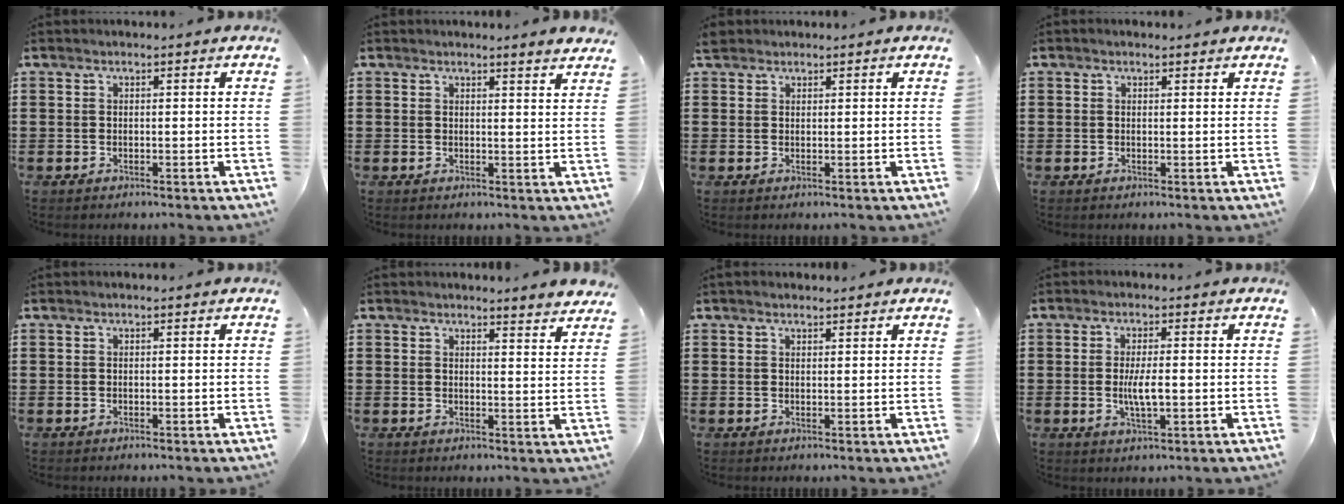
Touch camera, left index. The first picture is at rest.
{"total": 2.0, "force": [1.9, -0.4, 0.5], "torque": [-0.006, -0.008, 0.035]}
{"total": 1.7, "force": [1.4, 0.8, 0.5], "torque": [-0.014, 0.006, 0.028]}
{"total": 0.5, "force": [0.4, 0.3, 0.2], "torque": [-0.005, 0.002, 0.009]}
{"total": 0.0}
{"total": 3.0, "force": [3.0, -0.3, 0.4], "torque": [-0.009, -0.014, 0.054]}
{"total": 1.1, "force": [1.0, 0.3, 0.3], "torque": [-0.006, 0.001, 0.019]}
{"total": 4.5, "force": [-0.3, 1.2, 4.3], "torque": [-0.090, -0.005, -0.010]}